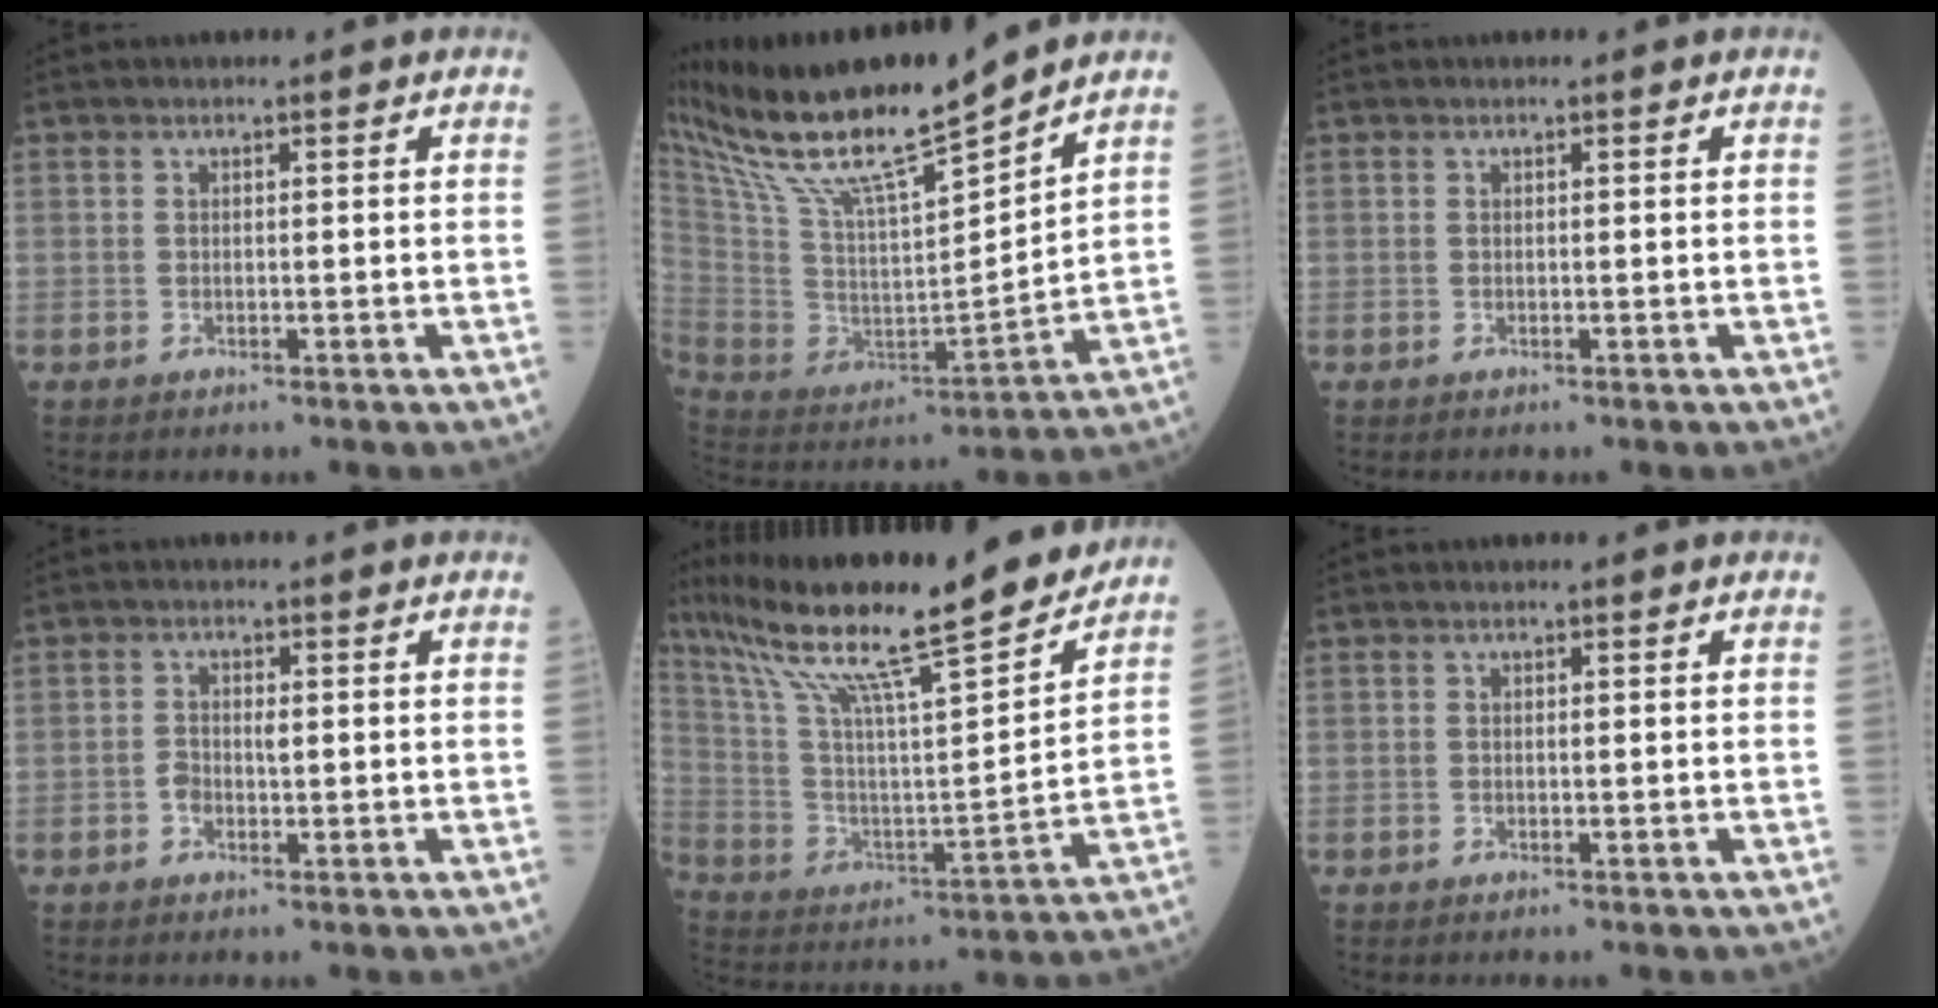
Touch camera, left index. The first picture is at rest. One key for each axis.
{"total": 20.1, "fx": 16.9, "fy": 0.6, "fz": 10.9, "tx": -0.208, "ty": -0.007, "tz": 0.314}
{"total": 0.0}
{"total": 2.2, "fx": -0.2, "fy": 1.2, "fz": 1.8, "tx": -0.037, "ty": 0.007, "tz": -0.004}
{"total": 23.8, "fx": 19.2, "fy": 1.0, "fz": 14.1, "tx": -0.254, "ty": 0.008, "tz": 0.321}
{"total": 0.0}